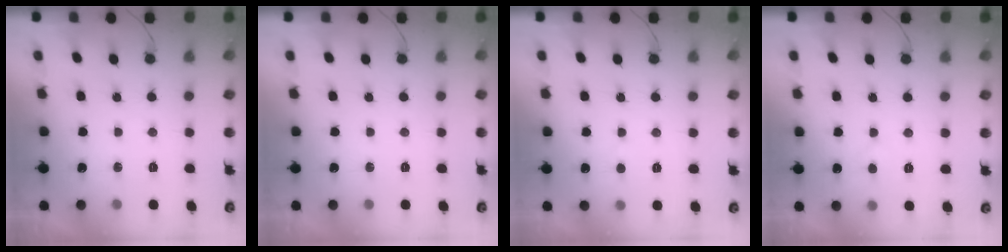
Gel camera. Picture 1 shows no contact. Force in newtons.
{"total": 0.0}
{"total": 1.6, "press": 1.6, "slide": 0.1}
{"total": 1.8, "press": 1.7, "slide": 0.2}